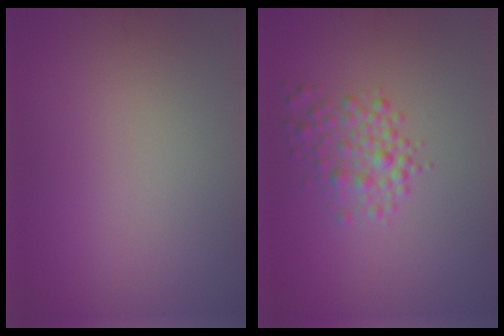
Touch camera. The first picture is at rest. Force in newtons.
{"total": 2.8, "press": 2.8, "slide": 0.1}